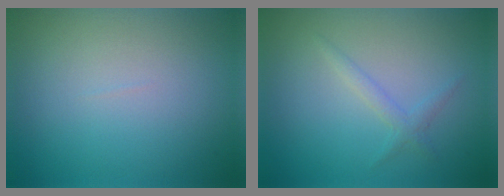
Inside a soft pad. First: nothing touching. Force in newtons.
{"total": 1.3, "press": 1.3, "slide": 0.0}